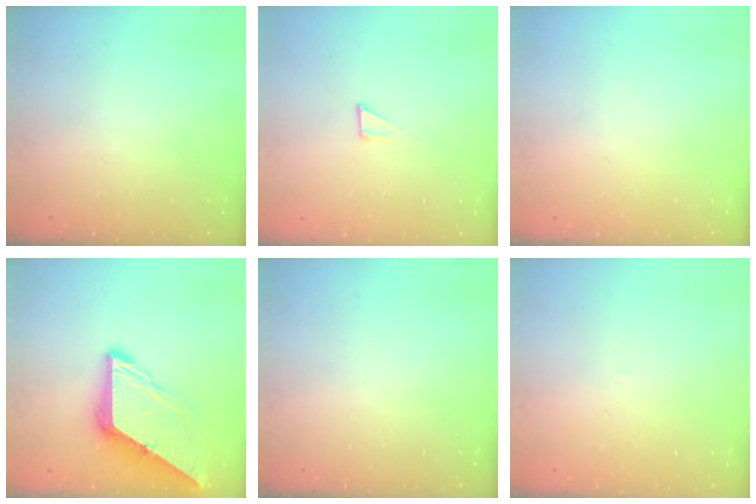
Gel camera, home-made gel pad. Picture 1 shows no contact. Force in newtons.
{"total": 3.3, "press": 3.3, "slide": 0.3}
{"total": 0.0}
{"total": 10.2, "press": 10.1, "slide": 1.2}
{"total": 0.0}
{"total": 0.9, "press": 0.9, "slide": 0.1}